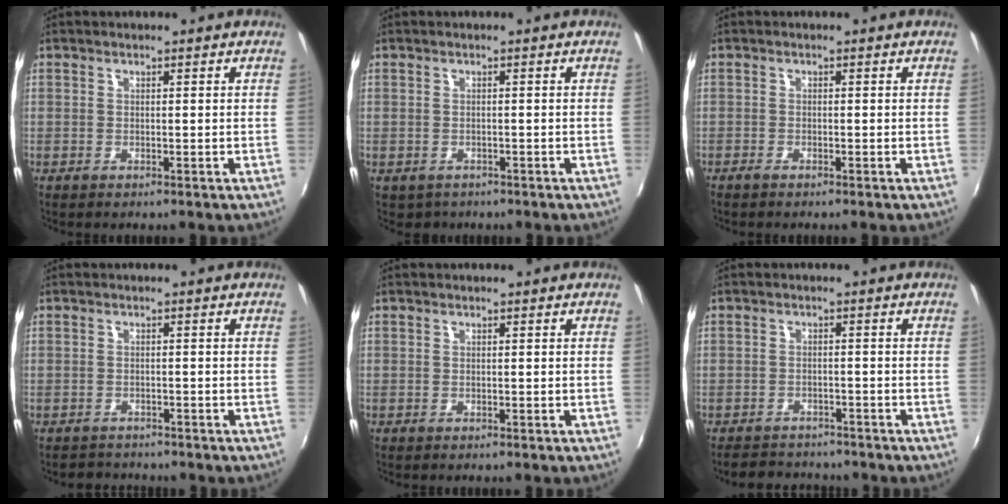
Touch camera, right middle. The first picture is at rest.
{"total": 1.8, "force": [-0.9, 1.5, 0.4], "torque": [-0.013, -0.004, -0.010]}
{"total": 1.3, "force": [-1.1, 0.3, 0.6], "torque": [-0.016, -0.004, -0.025]}
{"total": 2.5, "force": [-2.2, 1.2, -0.2], "torque": [-0.006, 0.002, -0.038]}
{"total": 0.0}
{"total": 6.1, "force": [-5.3, 2.8, 1.0], "torque": [-0.031, 0.012, -0.080]}